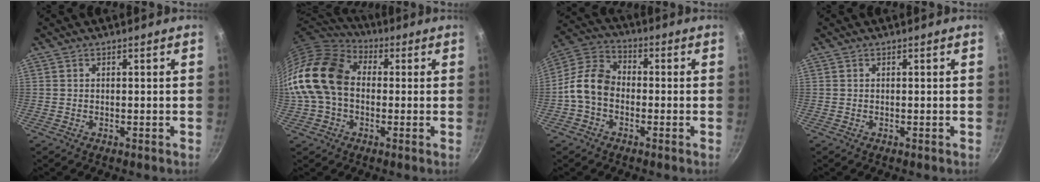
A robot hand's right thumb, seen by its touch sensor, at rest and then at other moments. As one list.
[{"total": 19.0, "force": [0.0, 13.9, 12.9], "torque": [-0.244, 0.042, -0.015]}, {"total": 9.3, "force": [-2.1, 6.8, 6.0], "torque": [-0.100, 0.035, -0.063]}, {"total": 0.0}]